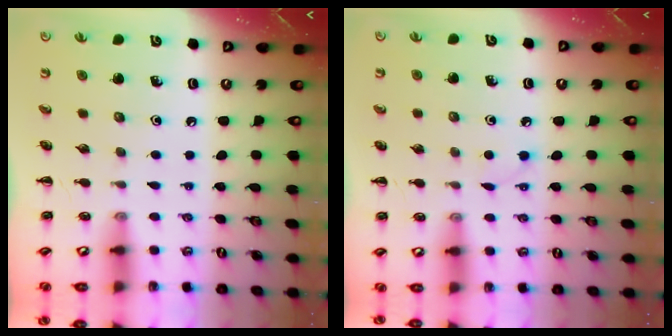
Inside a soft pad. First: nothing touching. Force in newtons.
{"total": 2.2, "press": 2.0, "slide": 0.8}